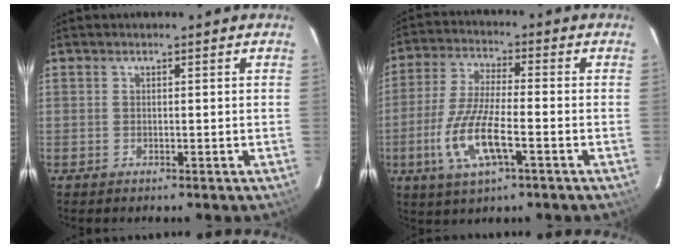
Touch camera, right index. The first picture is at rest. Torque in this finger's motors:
{"motor_torque": [0.44, -0.18, 0.41, 0.19]}